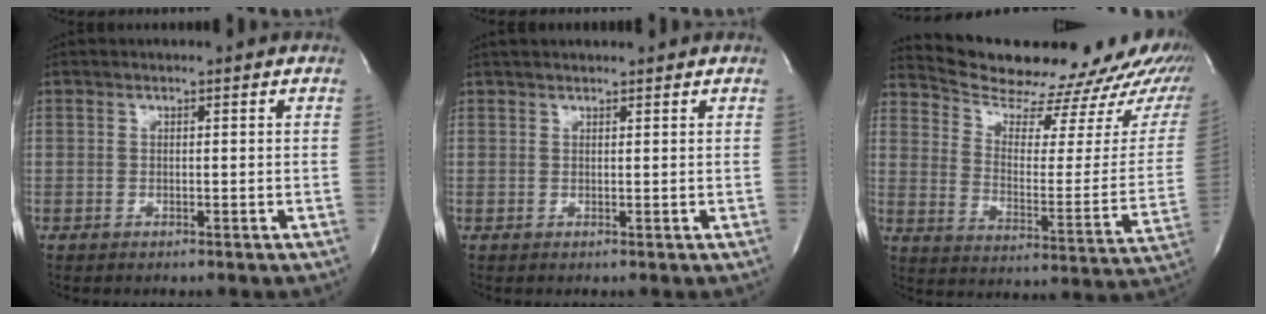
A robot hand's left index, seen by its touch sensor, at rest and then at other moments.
{"total": 3.6, "force": [3.3, 0.4, 1.4], "torque": [-0.018, 0.030, 0.050]}
{"total": 25.2, "force": [23.3, 4.9, 8.4], "torque": [-0.125, -0.085, 0.293]}